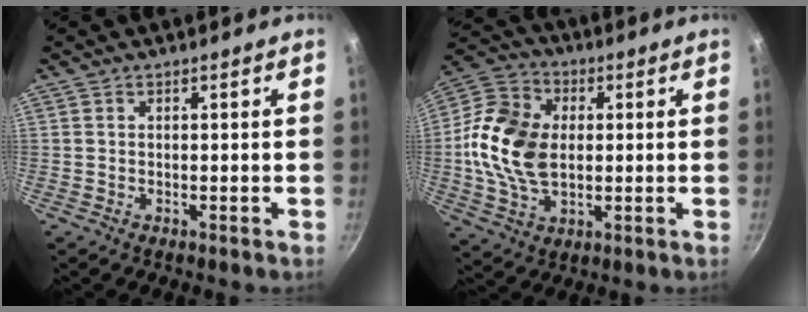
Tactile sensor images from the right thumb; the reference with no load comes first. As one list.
[{"total": 16.5, "force": [0.5, 11.4, 12.0], "torque": [-0.212, 0.011, -0.003]}]